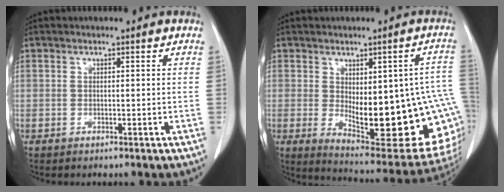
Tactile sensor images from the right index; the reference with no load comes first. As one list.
[{"total": 21.7, "force": [-2.4, 6.9, 20.5], "torque": [-0.194, 0.003, -0.001]}]